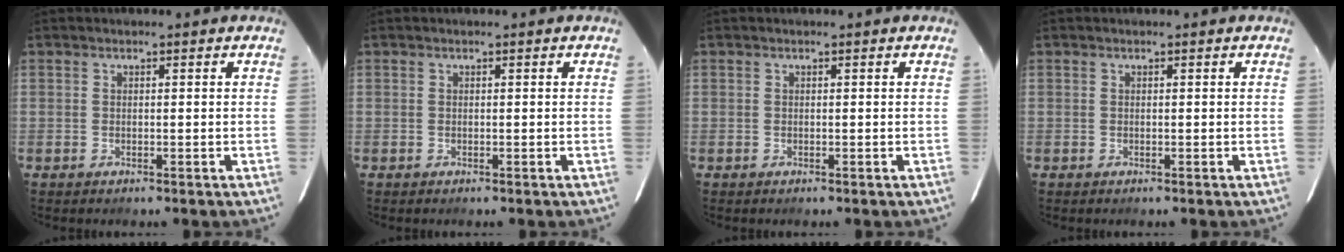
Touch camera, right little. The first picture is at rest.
{"total": 0.0}
{"total": 0.0}
{"total": 0.0}